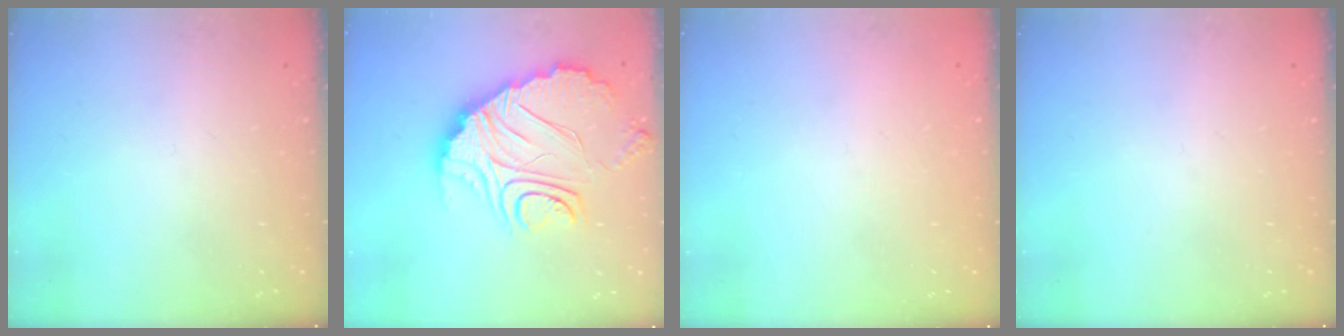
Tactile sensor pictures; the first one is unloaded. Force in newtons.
{"total": 16.3, "press": 16.2, "slide": 1.5}
{"total": 2.2, "press": 2.2, "slide": 0.1}
{"total": 0.0}